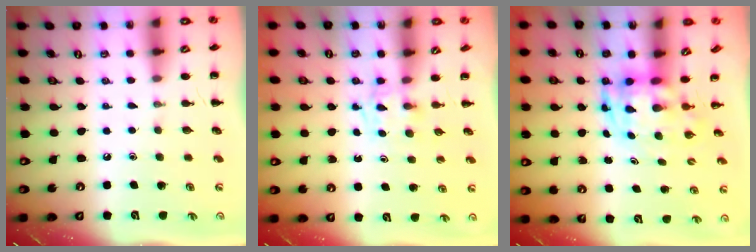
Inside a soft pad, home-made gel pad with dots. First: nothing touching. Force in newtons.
{"total": 2.7, "press": 2.5, "slide": 1.0}
{"total": 3.6, "press": 3.4, "slide": 0.9}